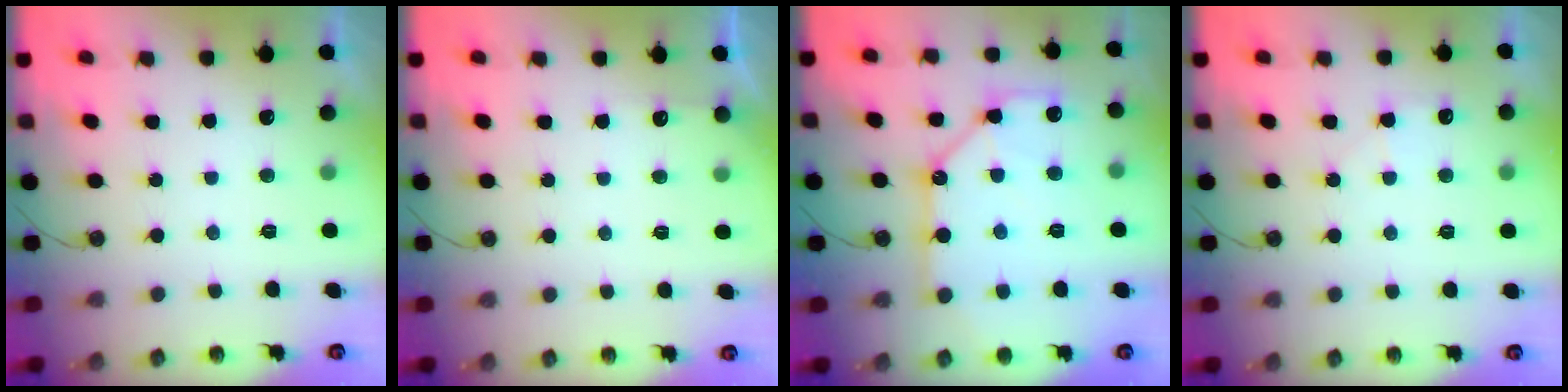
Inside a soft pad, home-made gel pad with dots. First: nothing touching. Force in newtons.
{"total": 3.0, "press": 2.9, "slide": 0.4}
{"total": 12.3, "press": 12.2, "slide": 1.3}
{"total": 6.5, "press": 6.5, "slide": 0.8}